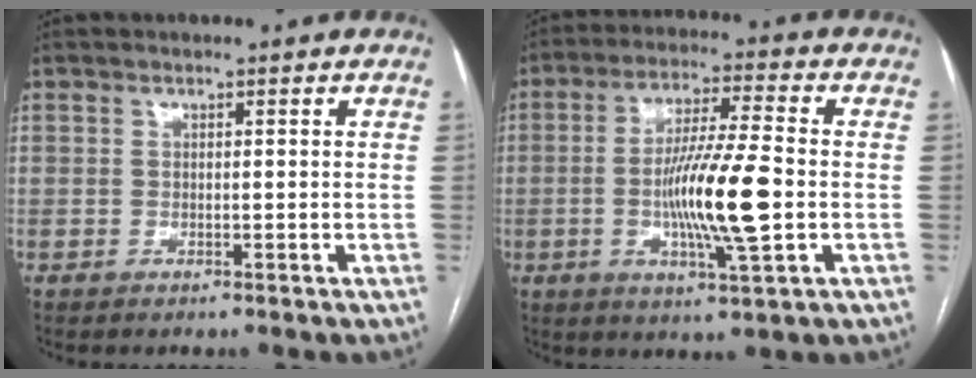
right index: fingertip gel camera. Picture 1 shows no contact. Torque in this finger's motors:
{"motor_torque": [0.81, 0.11, 0.40, 0.11]}